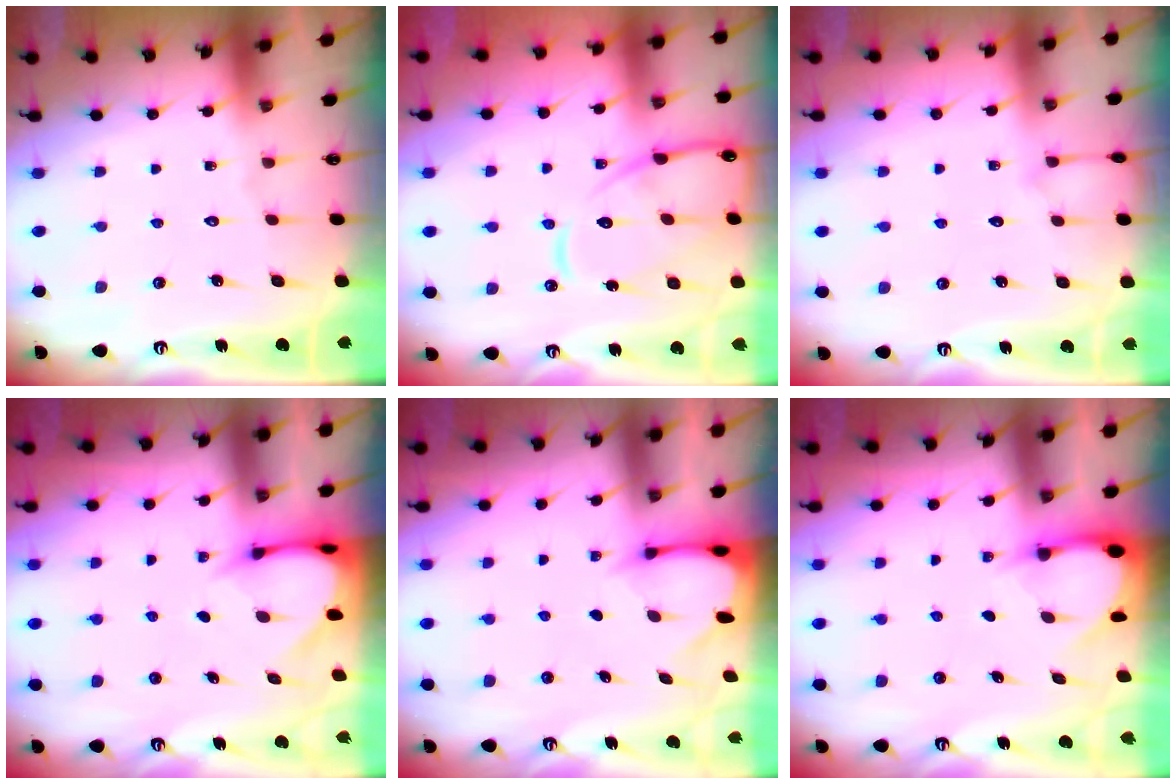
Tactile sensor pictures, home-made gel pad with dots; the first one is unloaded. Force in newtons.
{"total": 13.9, "press": 13.8, "slide": 1.3}
{"total": 3.7, "press": 3.7, "slide": 0.5}
{"total": 3.3, "press": 3.3, "slide": 0.2}
{"total": 2.4, "press": 2.3, "slide": 0.3}
{"total": 2.9, "press": 2.9, "slide": 0.3}